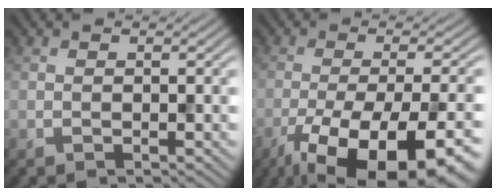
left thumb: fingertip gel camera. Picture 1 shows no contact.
{"total": 17.8, "force": [-10.9, 6.0, 12.8], "torque": [-0.188, -0.042, -0.149]}